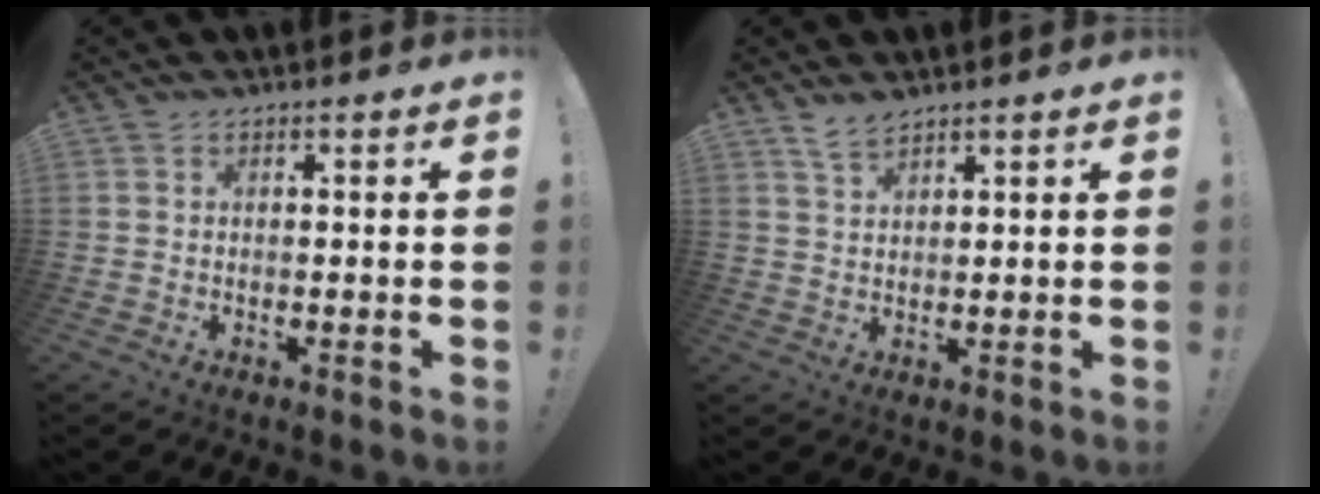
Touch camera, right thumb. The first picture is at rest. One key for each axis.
{"total": 4.0, "fx": 3.3, "fy": 1.3, "fz": 1.8, "tx": -0.028, "ty": -0.020, "tz": 0.060}